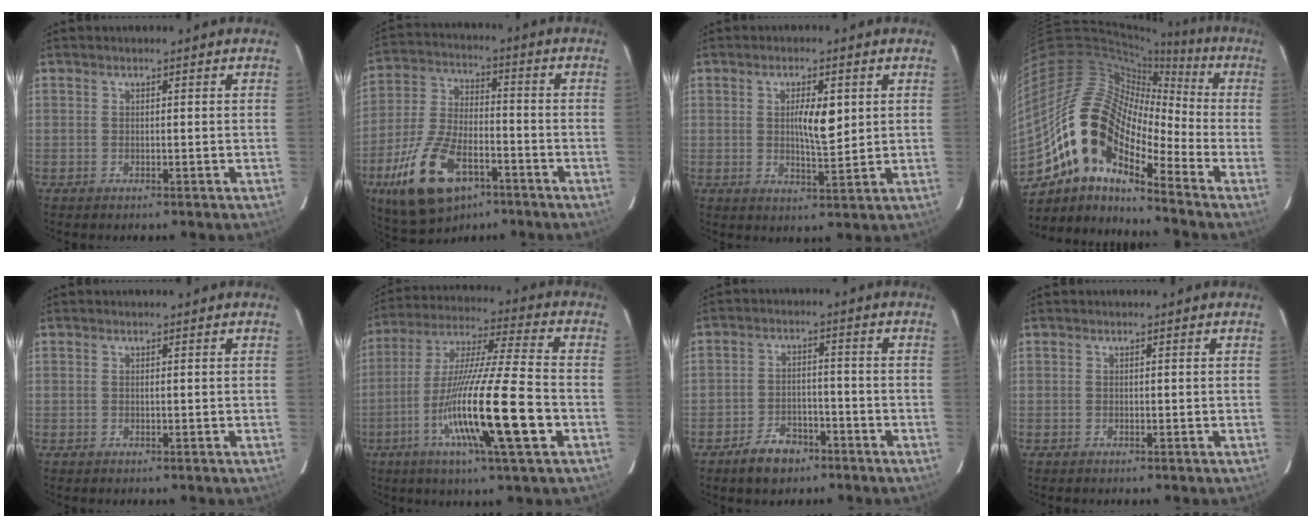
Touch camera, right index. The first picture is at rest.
{"total": 14.9, "force": [-7.6, 6.9, 10.9], "torque": [-0.236, -0.006, -0.131]}
{"total": 5.6, "force": [1.2, 1.5, 5.2], "torque": [-0.088, 0.000, 0.023]}
{"total": 15.4, "force": [-9.0, 5.8, 11.0], "torque": [-0.212, 0.051, -0.160]}
{"total": 0.0}
{"total": 18.9, "force": [-6.0, 0.0, 17.9], "torque": [-0.339, -0.021, -0.110]}
{"total": 5.8, "force": [-4.1, 3.2, 2.6], "torque": [-0.050, 0.005, -0.064]}
{"total": 0.0}